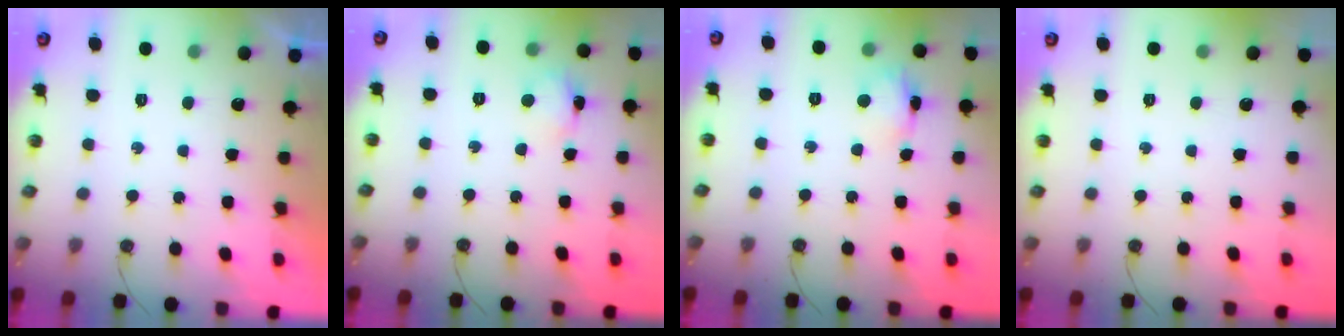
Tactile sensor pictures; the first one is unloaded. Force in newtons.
{"total": 3.5, "press": 3.4, "slide": 0.3}
{"total": 6.6, "press": 6.6, "slide": 0.5}
{"total": 0.0}